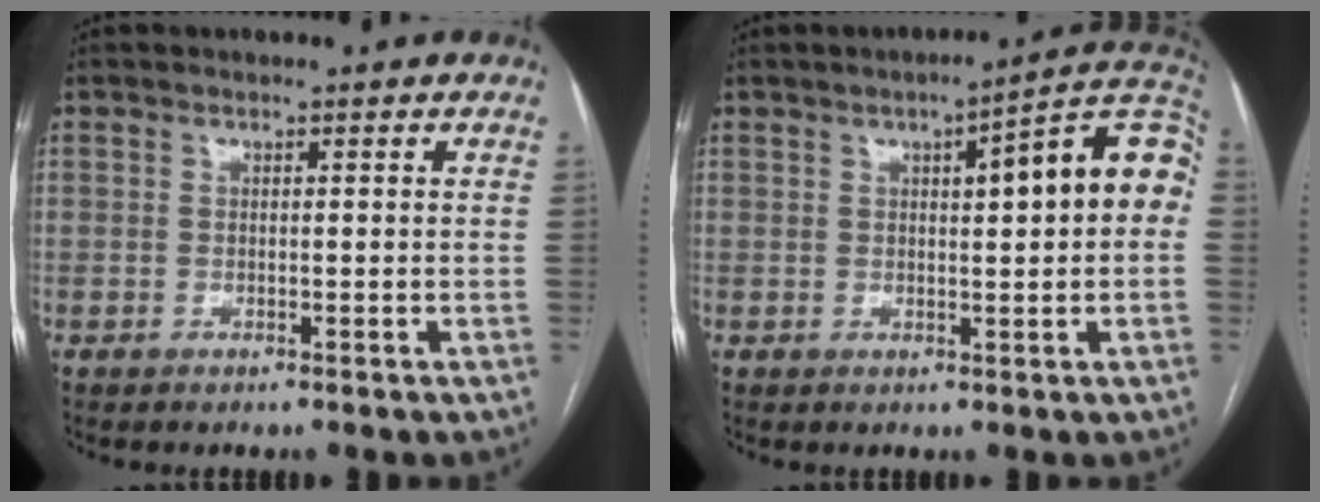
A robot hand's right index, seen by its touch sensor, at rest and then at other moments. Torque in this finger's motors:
{"motor_torque": [1.21, 0.05, 0.30, 0.07]}